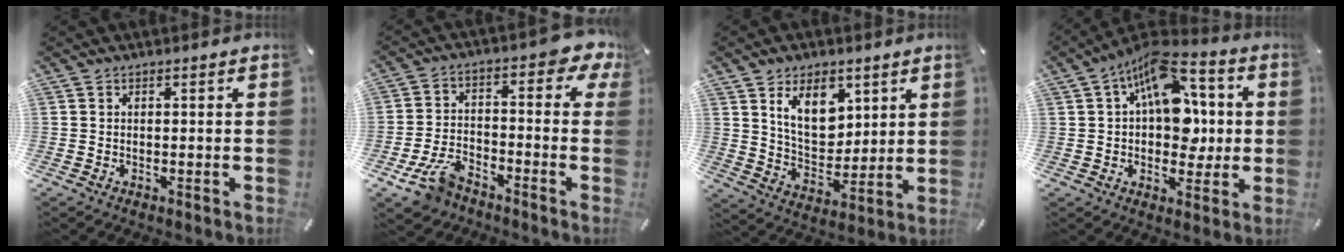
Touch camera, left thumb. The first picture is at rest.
{"total": 13.1, "force": [-5.7, 8.0, 8.6], "torque": [-0.143, 0.037, -0.104]}
{"total": 12.1, "force": [6.1, 7.9, 6.9], "torque": [-0.111, -0.021, 0.112]}
{"total": 15.4, "force": [4.4, 9.9, 11.0], "torque": [-0.182, -0.024, 0.082]}